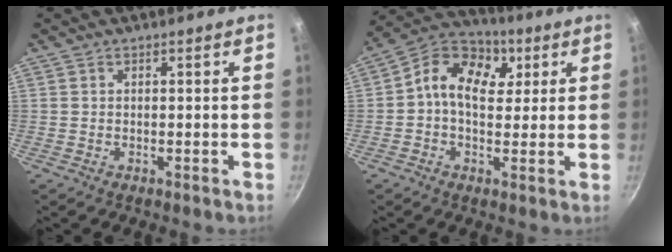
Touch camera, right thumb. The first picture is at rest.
{"total": 12.0, "force": [2.9, 8.5, 7.9], "torque": [-0.103, 0.008, 0.026]}